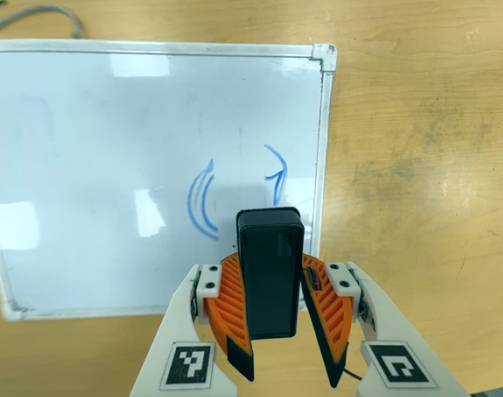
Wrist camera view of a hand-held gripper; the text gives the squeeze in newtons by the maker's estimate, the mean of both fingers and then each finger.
{"total": 6.9, "left": 7.6, "right": 6.2}